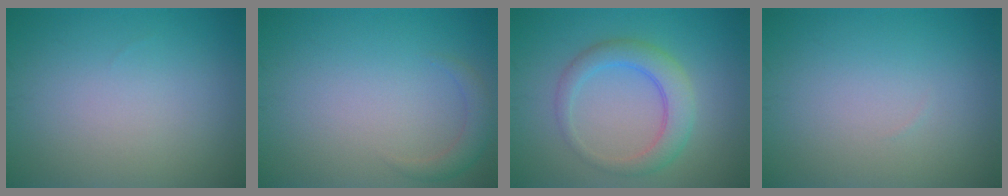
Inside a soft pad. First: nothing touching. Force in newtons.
{"total": 1.7, "press": 1.7, "slide": 0.1}
{"total": 3.9, "press": 3.9, "slide": 0.2}
{"total": 0.0}